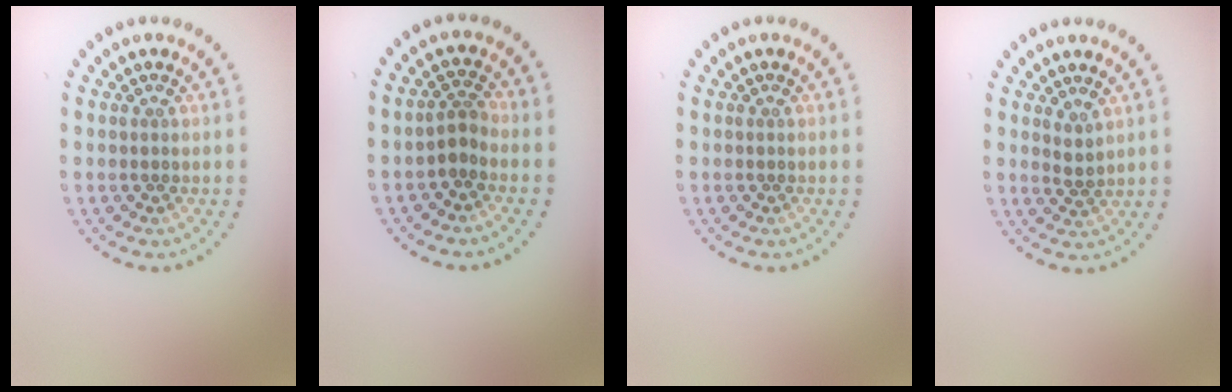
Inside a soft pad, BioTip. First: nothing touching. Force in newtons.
{"total": 1.6, "press": 1.3, "slide": 0.9}
{"total": 0.0}
{"total": 1.4, "press": 1.0, "slide": 1.0}